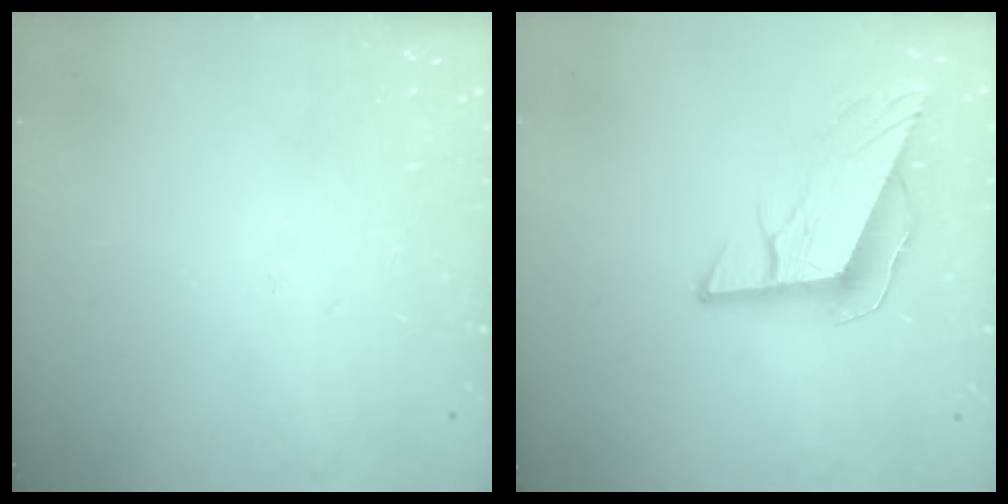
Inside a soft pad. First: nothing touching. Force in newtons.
{"total": 10.7, "press": 10.2, "slide": 3.3}